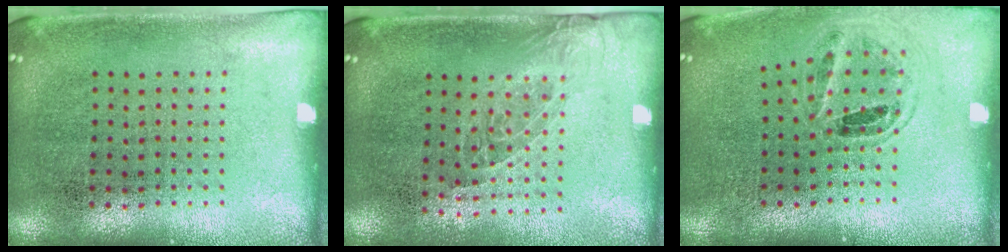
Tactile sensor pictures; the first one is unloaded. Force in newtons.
{"total": 1.3, "press": 1.0, "slide": 0.8}
{"total": 0.9, "press": 0.9, "slide": 0.3}